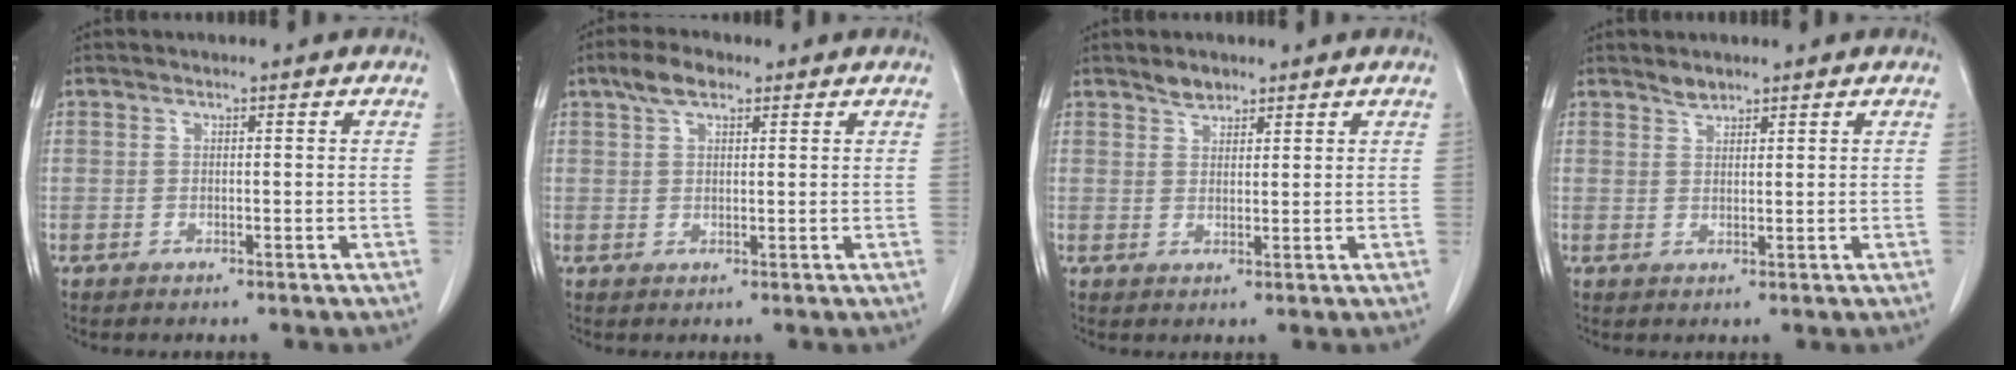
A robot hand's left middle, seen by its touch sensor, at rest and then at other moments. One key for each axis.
{"total": 4.0, "fx": 2.6, "fy": 1.7, "fz": 2.6, "tx": -0.055, "ty": 0.012, "tz": 0.049}
{"total": 2.1, "fx": 1.8, "fy": 0.9, "fz": 0.6, "tx": -0.011, "ty": 0.000, "tz": 0.032}
{"total": 1.5, "fx": 1.4, "fy": 0.5, "fz": 0.3, "tx": -0.007, "ty": -0.002, "tz": 0.026}